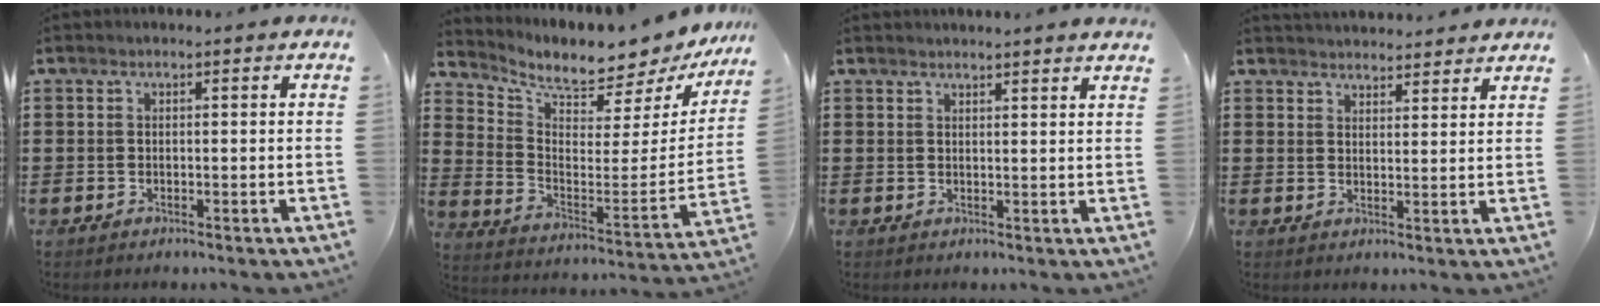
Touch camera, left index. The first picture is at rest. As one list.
[{"total": 5.7, "force": [5.3, 0.7, 2.2], "torque": [-0.058, -0.065, 0.080]}, {"total": 1.9, "force": [1.8, -0.4, 0.2], "torque": [-0.006, -0.001, 0.036]}, {"total": 3.0, "force": [3.0, 0.1, -0.2], "torque": [-0.004, -0.010, 0.057]}]